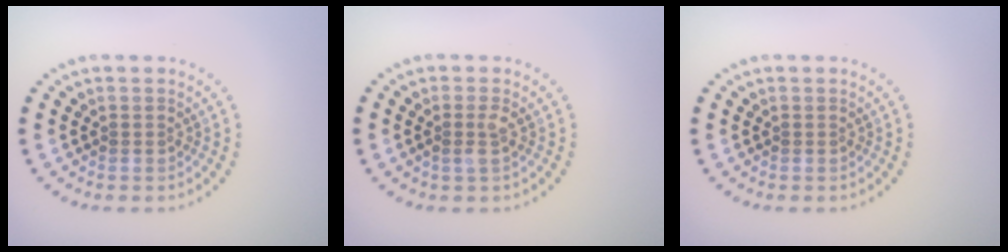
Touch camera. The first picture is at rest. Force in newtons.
{"total": 1.2, "press": 1.1, "slide": 0.4}
{"total": 0.0}